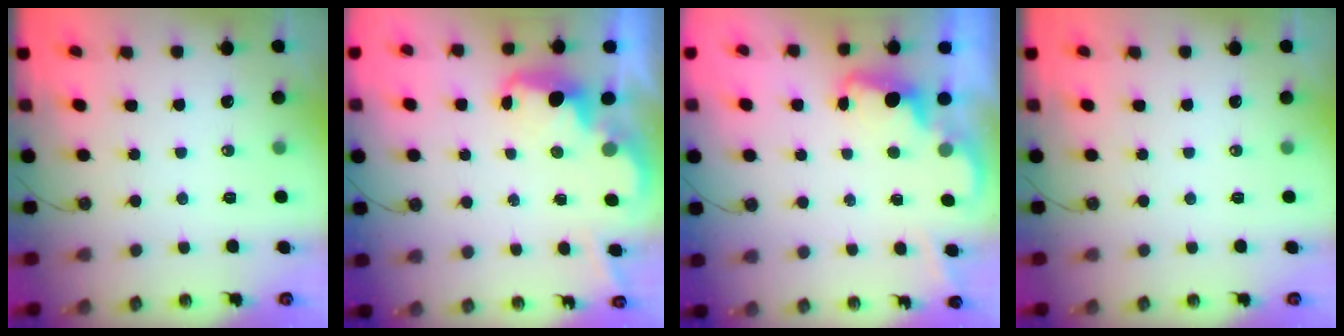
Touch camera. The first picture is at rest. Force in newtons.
{"total": 2.6, "press": 2.6, "slide": 0.5}
{"total": 1.9, "press": 1.9, "slide": 0.6}
{"total": 0.0}